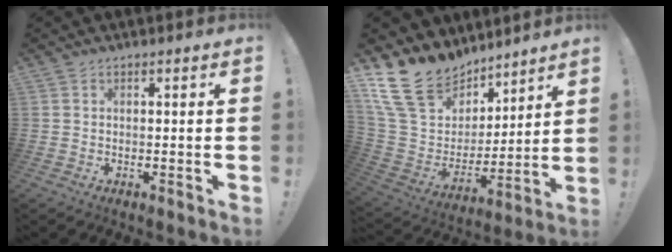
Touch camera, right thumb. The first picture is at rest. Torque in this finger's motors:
{"motor_torque": [1.25, 1.63, 0.32, 0.32, 0.12]}